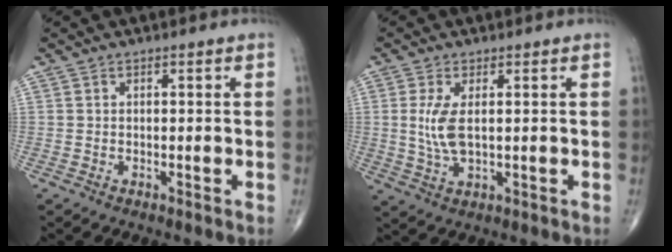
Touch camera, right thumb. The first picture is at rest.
{"total": 6.0, "force": [0.7, 2.6, 5.4], "torque": [-0.121, -0.009, 0.017]}